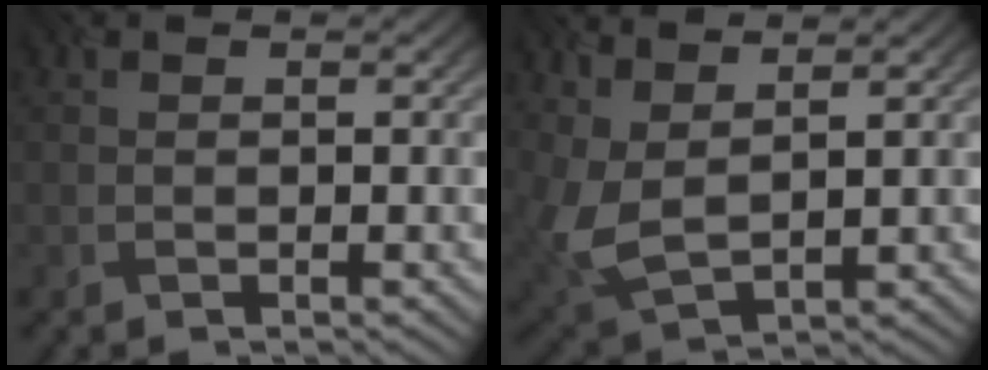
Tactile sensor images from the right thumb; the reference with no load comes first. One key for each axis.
{"total": 4.9, "fx": 2.2, "fy": 2.2, "fz": 3.8, "tx": -0.120, "ty": -0.006, "tz": 0.054}